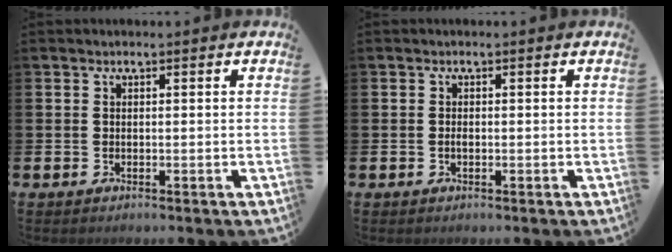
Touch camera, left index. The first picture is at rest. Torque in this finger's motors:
{"motor_torque": [0.14, 0.03, 0.00, 0.00]}